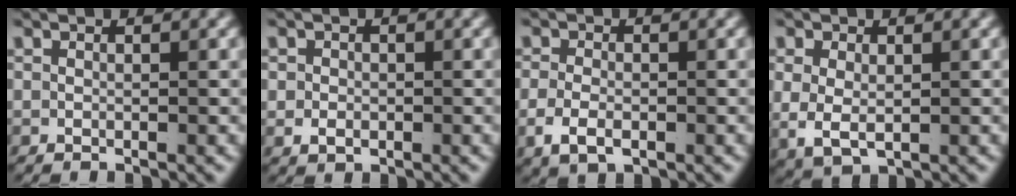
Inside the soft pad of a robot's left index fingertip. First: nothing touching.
{"total": 1.5, "force": [-0.2, 1.2, 0.8], "torque": [-0.015, -0.009, 0.005]}
{"total": 2.9, "force": [-1.2, 1.8, 1.9], "torque": [-0.041, -0.015, -0.009]}
{"total": 4.1, "force": [-0.1, 3.2, 2.6], "torque": [-0.075, -0.025, 0.015]}